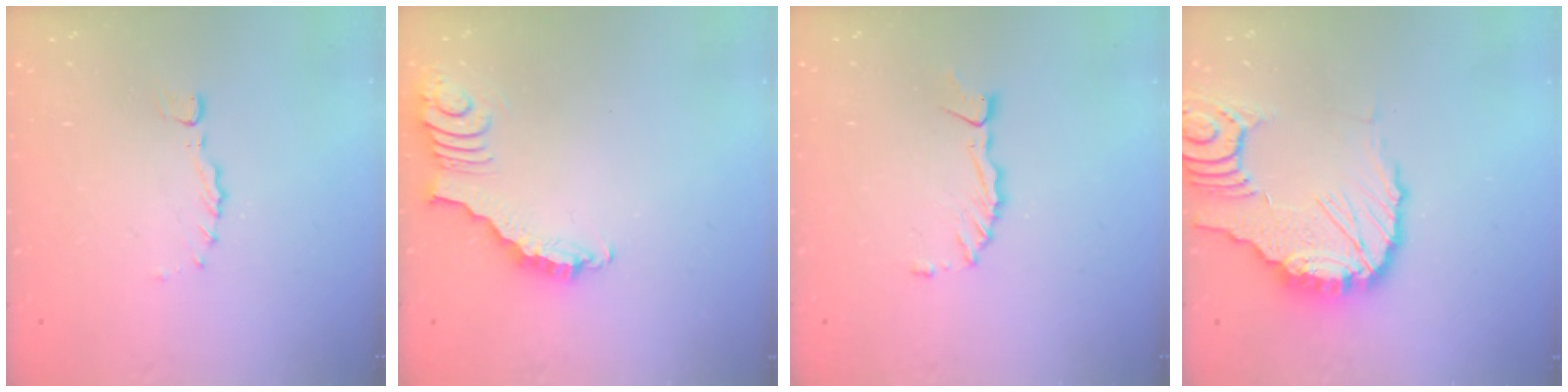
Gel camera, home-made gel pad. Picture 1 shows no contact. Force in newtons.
{"total": 3.7, "press": 3.7, "slide": 0.7}
{"total": 3.3, "press": 3.3, "slide": 0.4}
{"total": 14.8, "press": 14.7, "slide": 1.5}